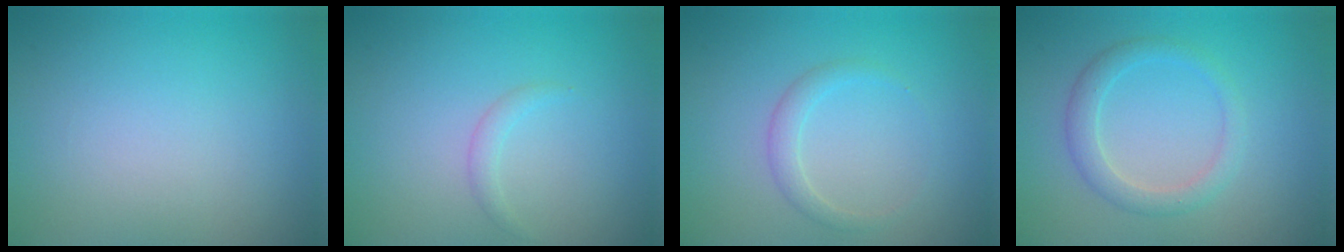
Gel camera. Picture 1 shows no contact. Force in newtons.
{"total": 0.9, "press": 0.9, "slide": 0.1}
{"total": 1.4, "press": 1.4, "slide": 0.1}
{"total": 2.4, "press": 2.4, "slide": 0.2}